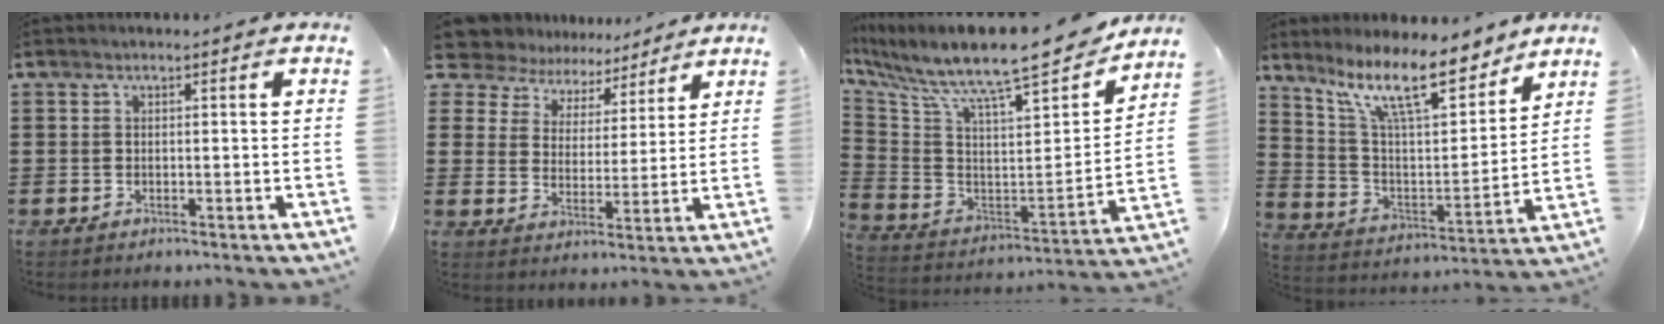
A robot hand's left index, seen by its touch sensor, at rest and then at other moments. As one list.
[{"total": 7.7, "force": [6.9, 3.4, 0.6], "torque": [-0.056, -0.033, 0.129]}, {"total": 12.8, "force": [10.6, 1.5, 6.9], "torque": [-0.148, -0.084, 0.170]}, {"total": 13.2, "force": [9.7, 3.0, 8.3], "torque": [-0.179, -0.038, 0.172]}]